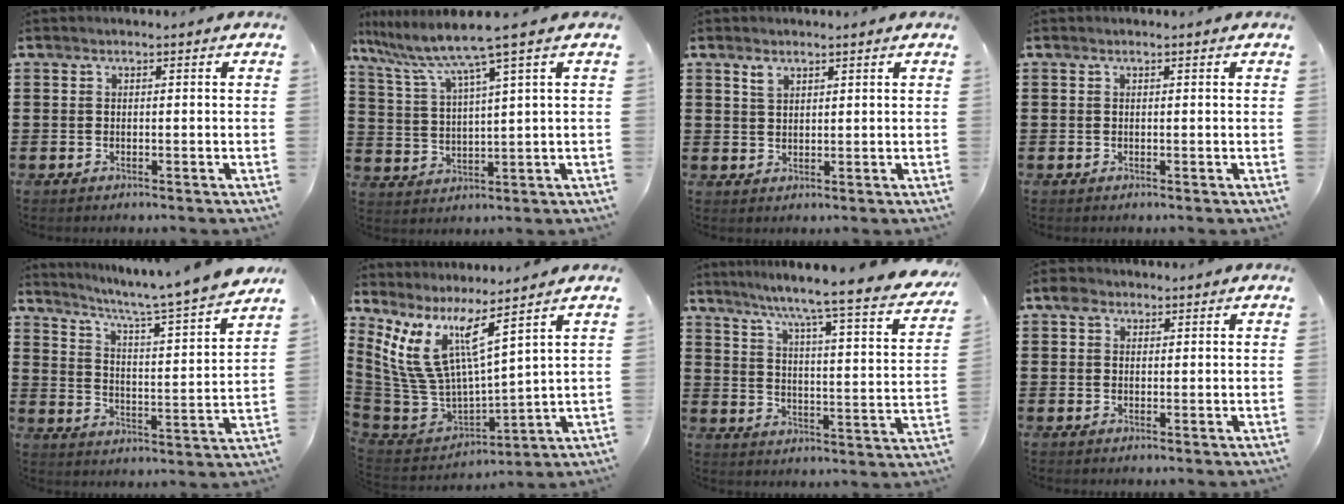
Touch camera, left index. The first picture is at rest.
{"total": 6.7, "force": [4.8, -0.8, 4.7], "torque": [-0.117, -0.032, 0.073]}
{"total": 2.2, "force": [1.6, 1.2, 0.8], "torque": [-0.013, -0.001, 0.029]}
{"total": 0.0}
{"total": 5.4, "force": [4.8, -1.0, 2.2], "torque": [-0.066, -0.049, 0.070]}
{"total": 9.8, "force": [5.4, 3.2, 7.5], "torque": [-0.202, -0.065, 0.088]}
{"total": 5.8, "force": [5.0, -1.2, 2.8], "torque": [-0.069, -0.056, 0.069]}
{"total": 2.1, "force": [1.2, 1.5, 0.6], "torque": [-0.010, 0.003, 0.021]}